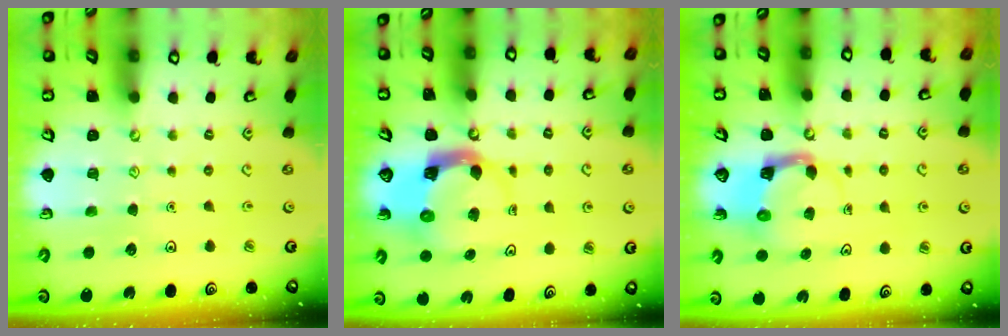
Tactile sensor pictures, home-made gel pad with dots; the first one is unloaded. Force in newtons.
{"total": 4.3, "press": 4.3, "slide": 0.5}
{"total": 3.7, "press": 3.7, "slide": 0.6}